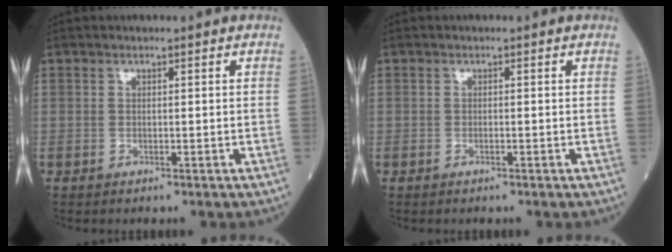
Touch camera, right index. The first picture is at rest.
{"total": 0.0}